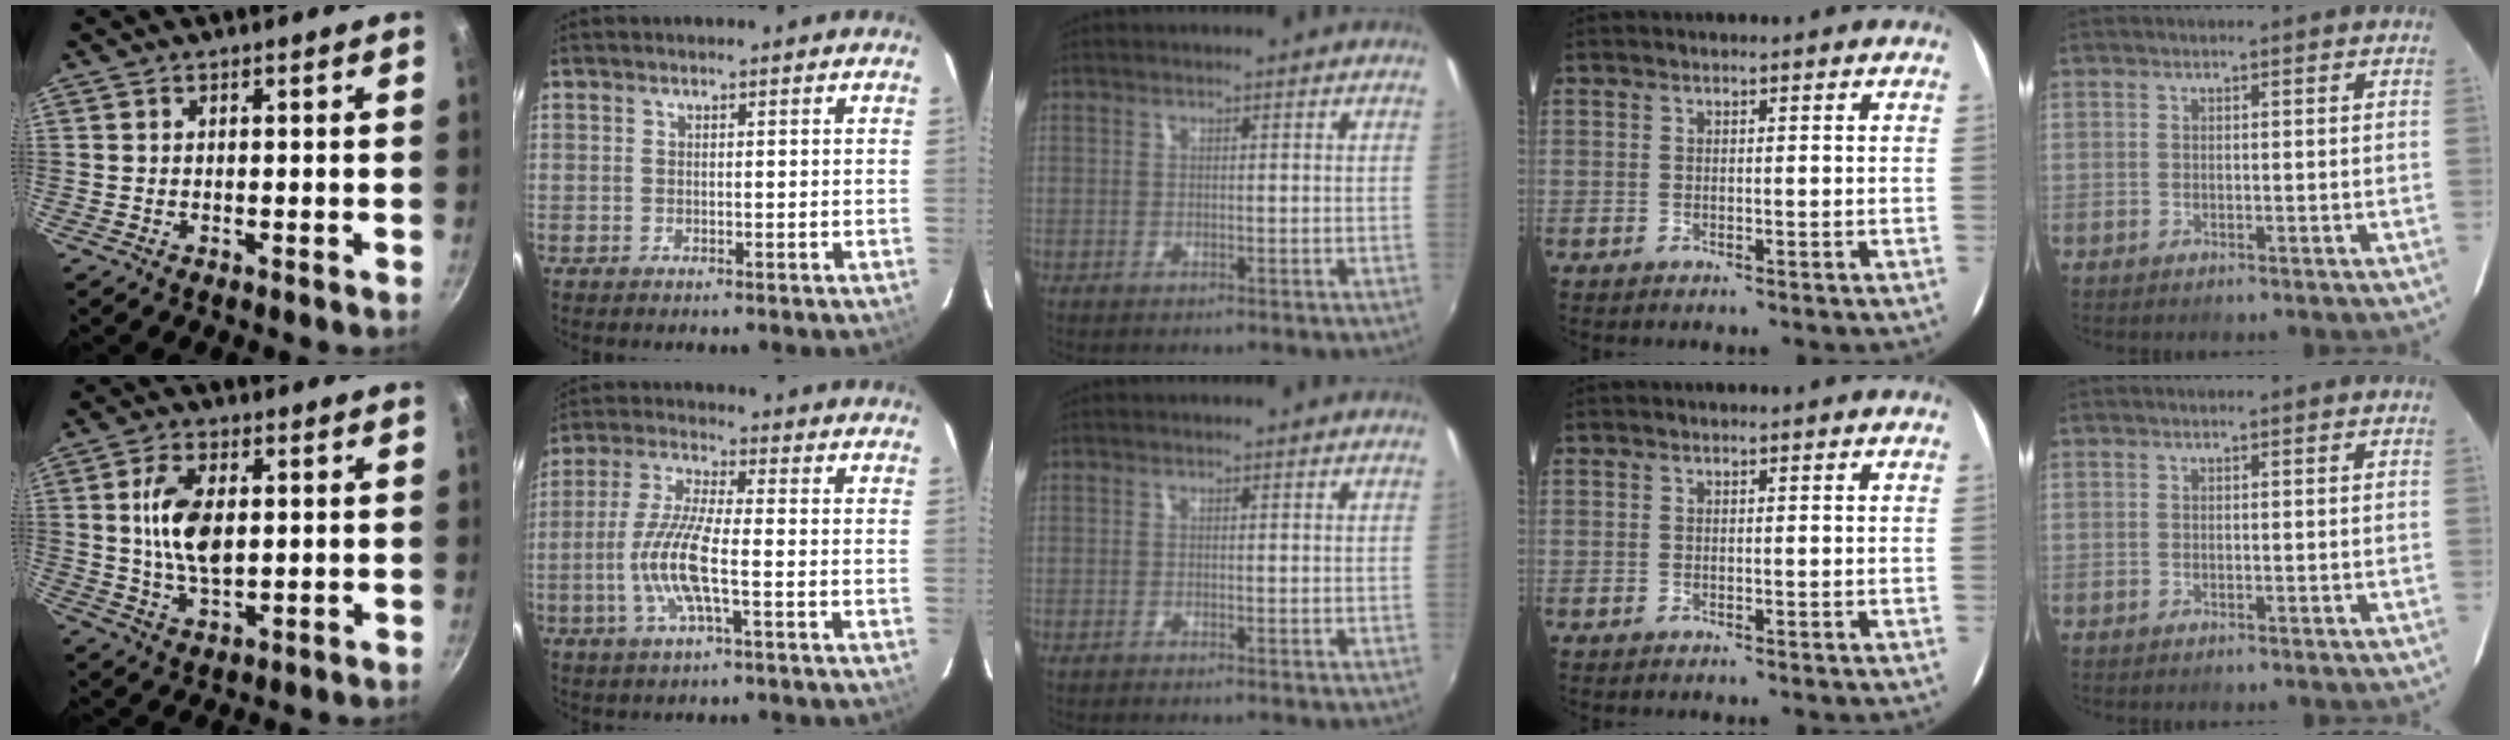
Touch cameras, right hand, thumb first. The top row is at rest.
{"thumb": {"total": 10.2, "force": [1.5, 5.4, 8.5], "torque": [-0.150, -0.005, 0.029]}, "index": {"total": 10.5, "force": [-2.8, 1.6, 9.9], "torque": [-0.211, -0.002, -0.056]}}